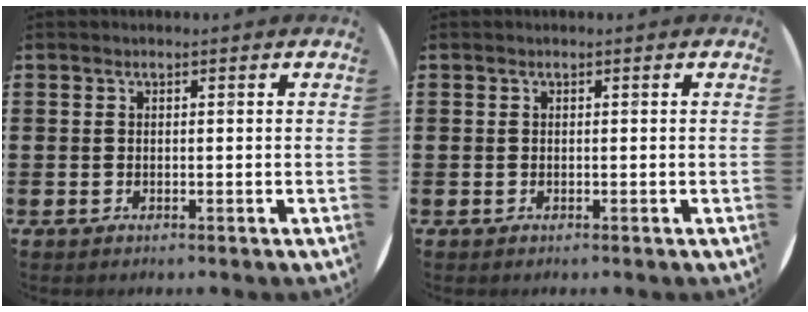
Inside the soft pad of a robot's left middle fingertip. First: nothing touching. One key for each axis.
{"total": 0.0}